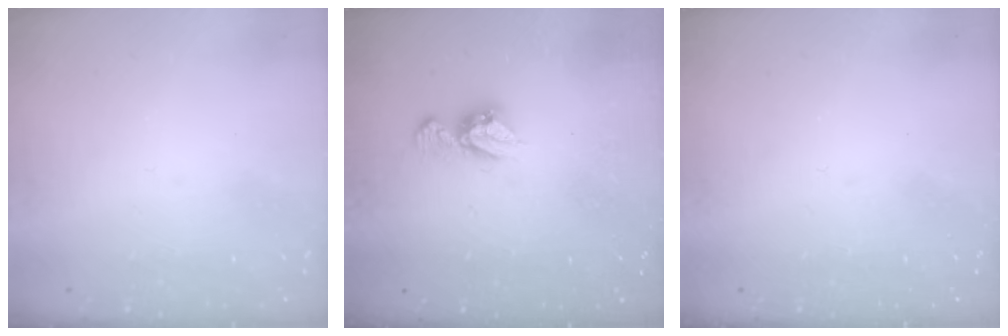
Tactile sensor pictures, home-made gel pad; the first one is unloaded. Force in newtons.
{"total": 7.8, "press": 7.8, "slide": 0.6}
{"total": 0.0}